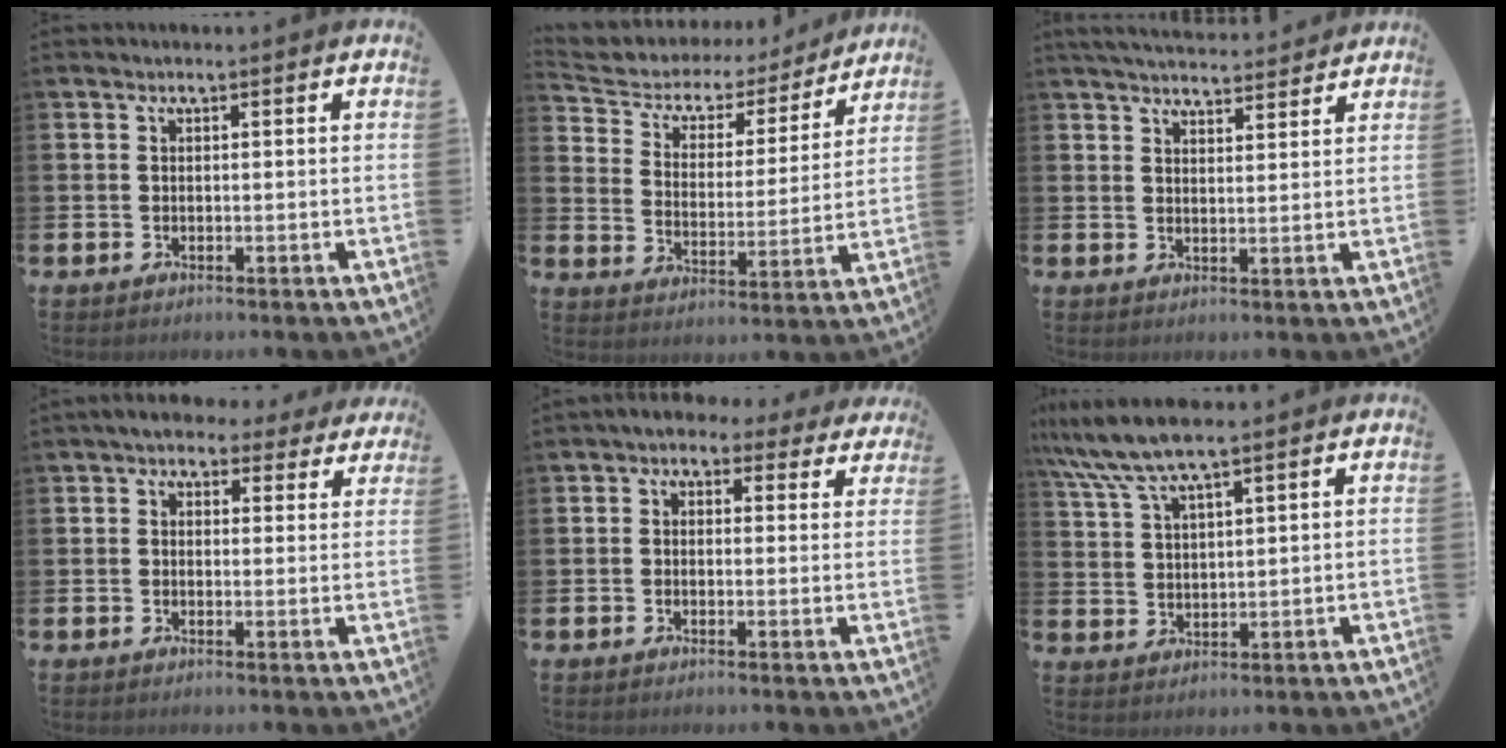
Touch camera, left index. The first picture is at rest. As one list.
[{"total": 5.2, "force": [4.3, 2.7, 1.1], "torque": [-0.048, -0.033, 0.065]}, {"total": 4.6, "force": [4.6, 0.5, 0.5], "torque": [-0.017, -0.026, 0.083]}, {"total": 4.5, "force": [3.7, 2.3, 1.2], "torque": [-0.024, -0.014, 0.064]}, {"total": 2.3, "force": [1.5, 1.6, 0.6], "torque": [-0.015, -0.006, 0.021]}, {"total": 7.3, "force": [6.2, 0.9, 3.7], "torque": [-0.087, -0.016, 0.112]}]